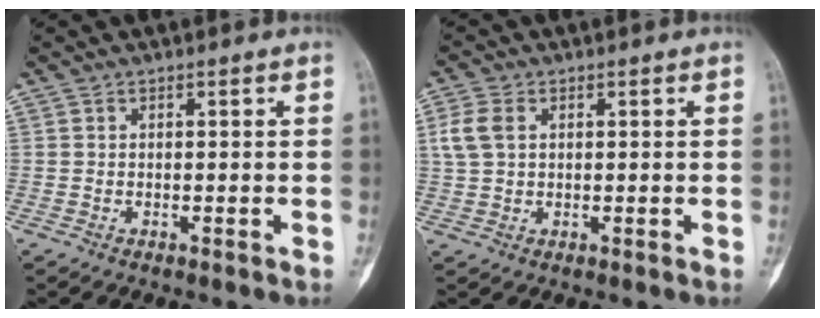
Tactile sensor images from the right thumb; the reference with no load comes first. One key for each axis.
{"total": 4.7, "fx": 1.3, "fy": 3.2, "fz": 3.2, "tx": -0.077, "ty": 0.008, "tz": 0.026}